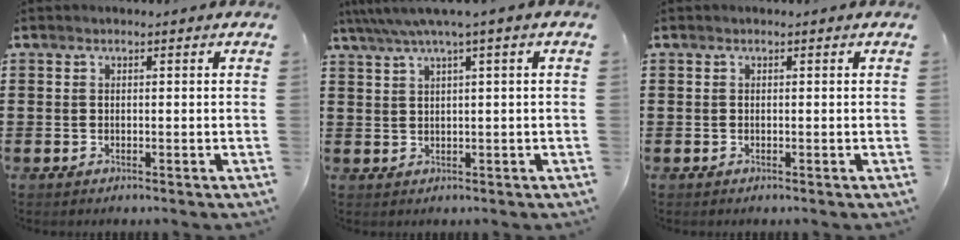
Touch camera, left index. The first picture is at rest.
{"total": 3.1, "force": [1.3, -0.4, 2.8], "torque": [-0.055, -0.003, 0.019]}
{"total": 0.0}